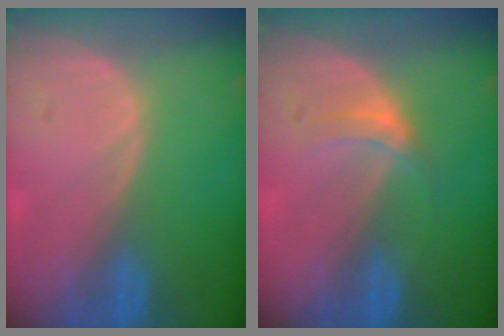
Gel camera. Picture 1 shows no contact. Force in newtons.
{"total": 2.9, "press": 2.5, "slide": 1.5}